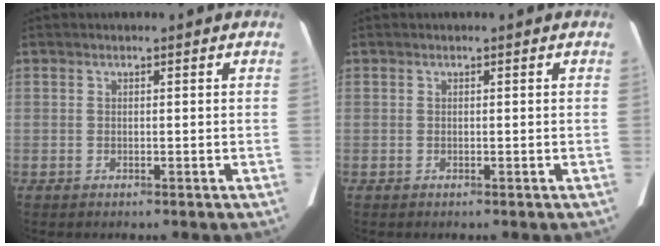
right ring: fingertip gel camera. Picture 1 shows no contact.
{"total": 0.0}